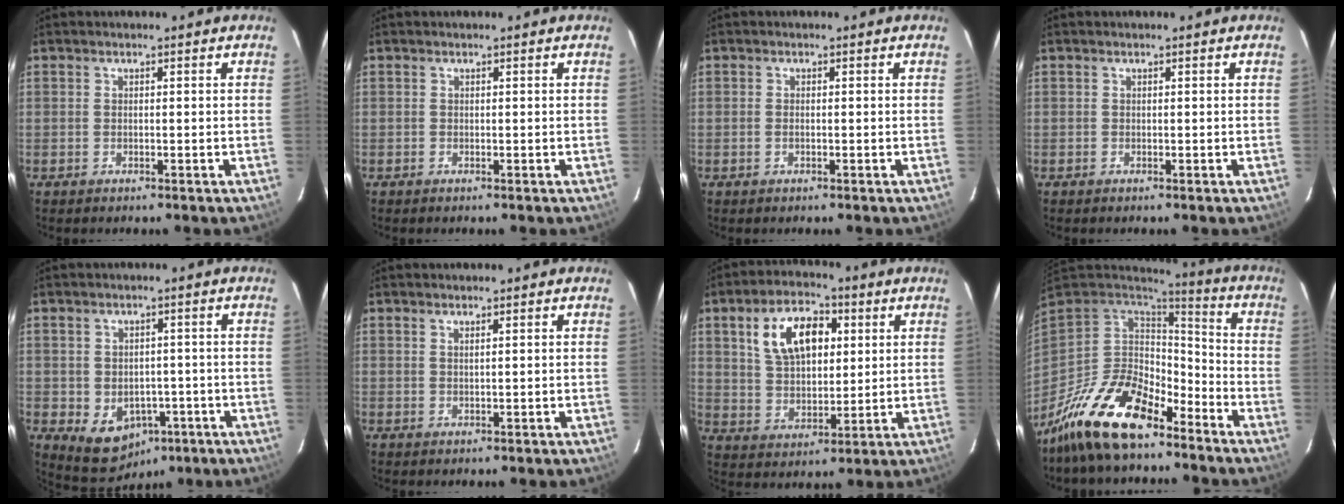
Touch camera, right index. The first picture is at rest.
{"total": 0.0}
{"total": 0.7, "force": [-0.2, 0.3, 0.6], "torque": [-0.014, -0.001, -0.005]}
{"total": 0.0}
{"total": 8.0, "force": [-3.3, 6.6, 3.1], "torque": [-0.063, 0.009, -0.021]}
{"total": 0.7, "force": [0.5, -0.1, 0.5], "torque": [-0.008, 0.000, 0.009]}
{"total": 12.7, "force": [4.4, 7.3, 9.5], "torque": [-0.174, 0.025, 0.083]}
{"total": 18.8, "force": [-12.9, 7.8, 11.2], "torque": [-0.231, -0.022, -0.233]}